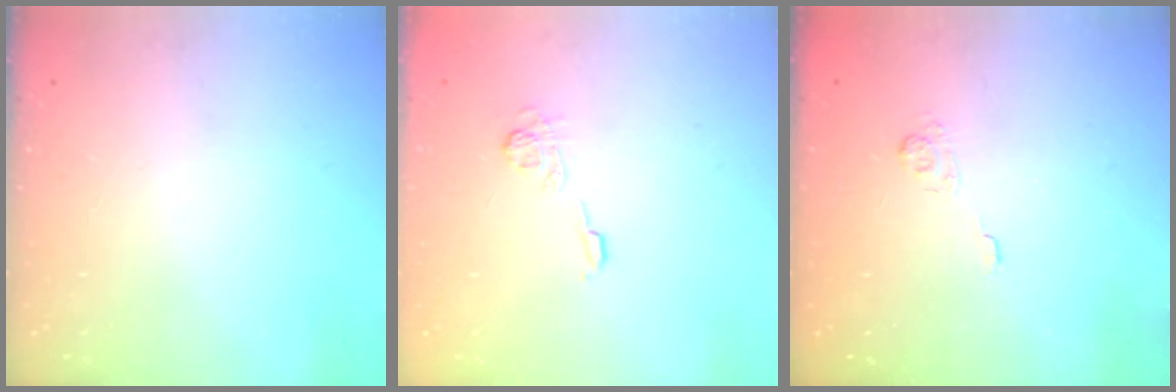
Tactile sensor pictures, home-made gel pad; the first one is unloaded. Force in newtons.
{"total": 4.9, "press": 4.8, "slide": 0.7}
{"total": 1.9, "press": 1.3, "slide": 1.3}